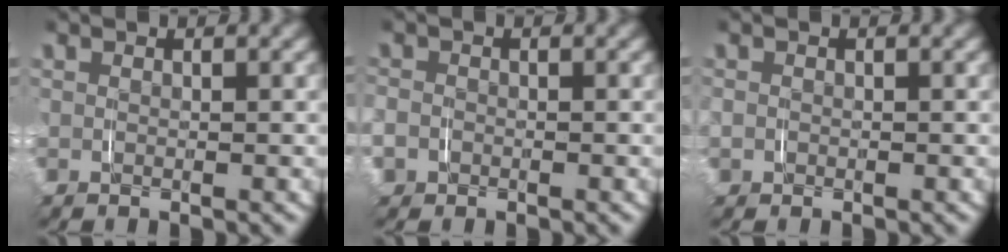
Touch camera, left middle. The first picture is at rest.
{"total": 2.7, "force": [-0.7, 2.6, 0.6], "torque": [-0.030, -0.008, -0.016]}
{"total": 1.6, "force": [-0.2, 1.5, 0.4], "torque": [-0.019, -0.002, -0.006]}